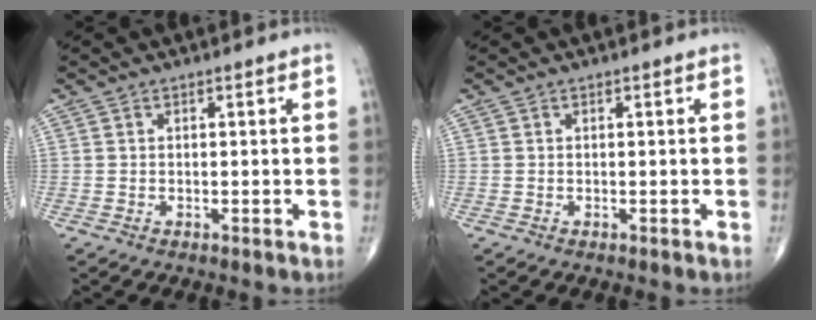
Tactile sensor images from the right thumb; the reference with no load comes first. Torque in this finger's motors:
{"motor_torque": [-0.01, 0.01, -0.05, -0.04, 0.00]}